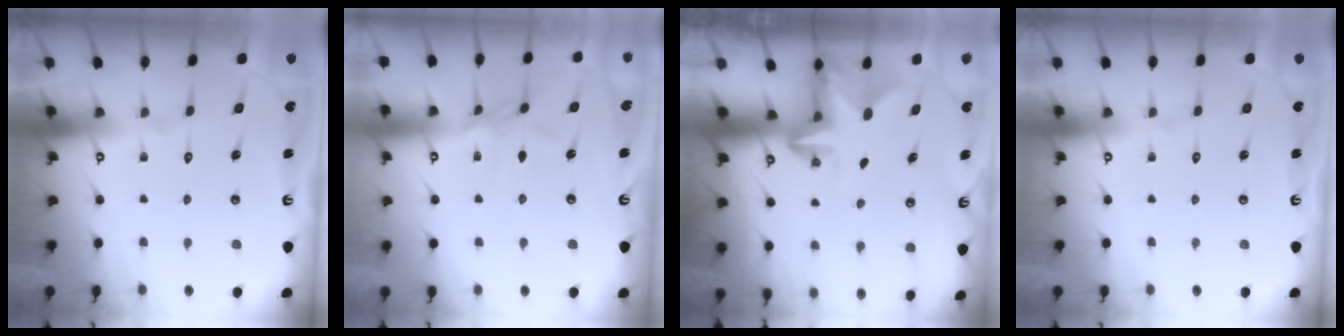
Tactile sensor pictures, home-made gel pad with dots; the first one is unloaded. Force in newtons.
{"total": 3.9, "press": 3.9, "slide": 0.6}
{"total": 2.8, "press": 2.7, "slide": 0.5}
{"total": 0.0}